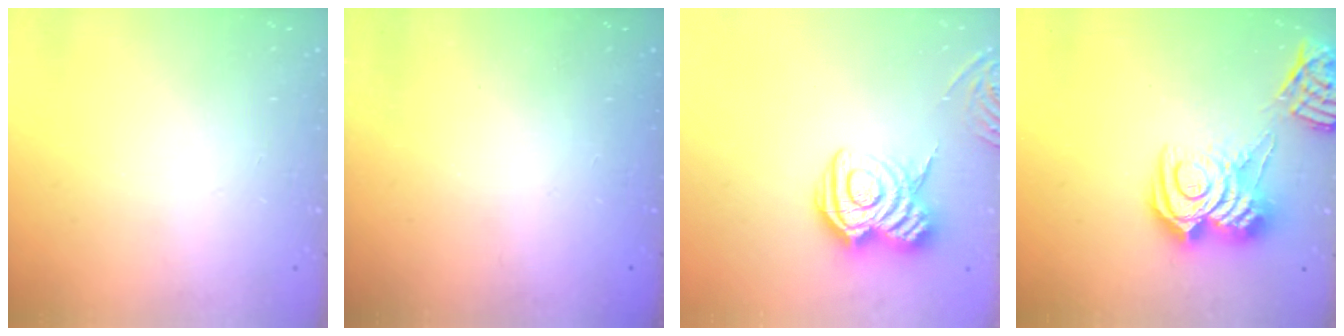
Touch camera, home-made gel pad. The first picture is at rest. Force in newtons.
{"total": 2.3, "press": 2.2, "slide": 0.8}
{"total": 11.4, "press": 11.4, "slide": 0.8}
{"total": 15.0, "press": 14.9, "slide": 1.8}